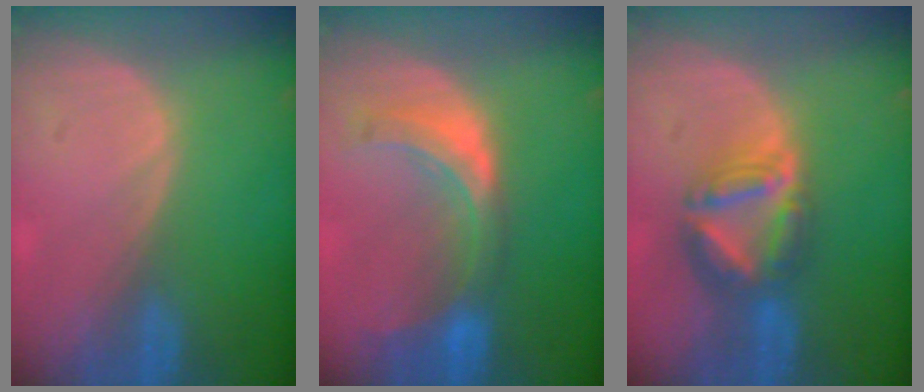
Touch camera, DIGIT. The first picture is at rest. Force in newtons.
{"total": 7.8, "press": 6.9, "slide": 3.5}
{"total": 7.7, "press": 6.7, "slide": 3.7}